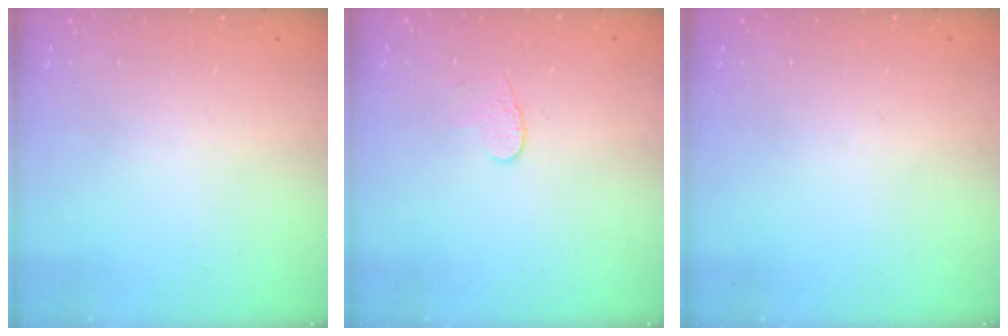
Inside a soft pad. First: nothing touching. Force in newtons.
{"total": 3.1, "press": 3.1, "slide": 0.3}
{"total": 0.0}